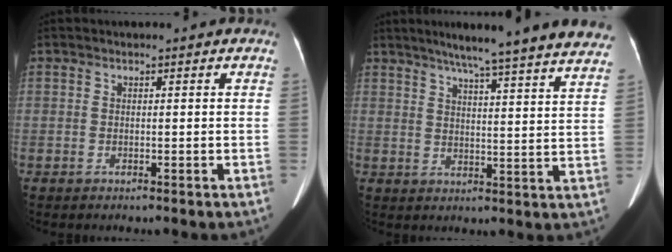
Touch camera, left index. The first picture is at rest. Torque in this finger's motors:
{"motor_torque": [0.68, -1.02, 0.34, 0.14]}